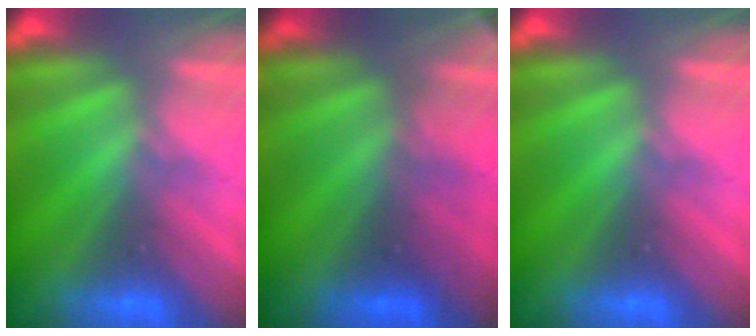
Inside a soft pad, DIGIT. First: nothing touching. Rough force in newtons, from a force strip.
{"total": 2.8}
{"total": 0.0}